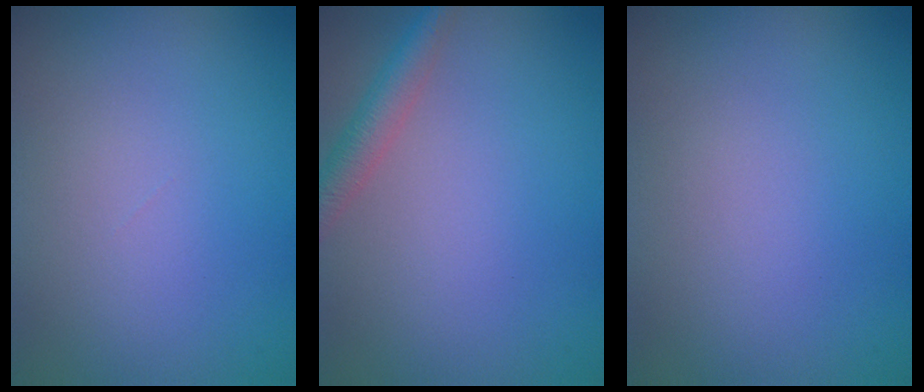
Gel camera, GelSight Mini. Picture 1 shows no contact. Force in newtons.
{"total": 2.6, "press": 2.6, "slide": 0.2}
{"total": 0.0}